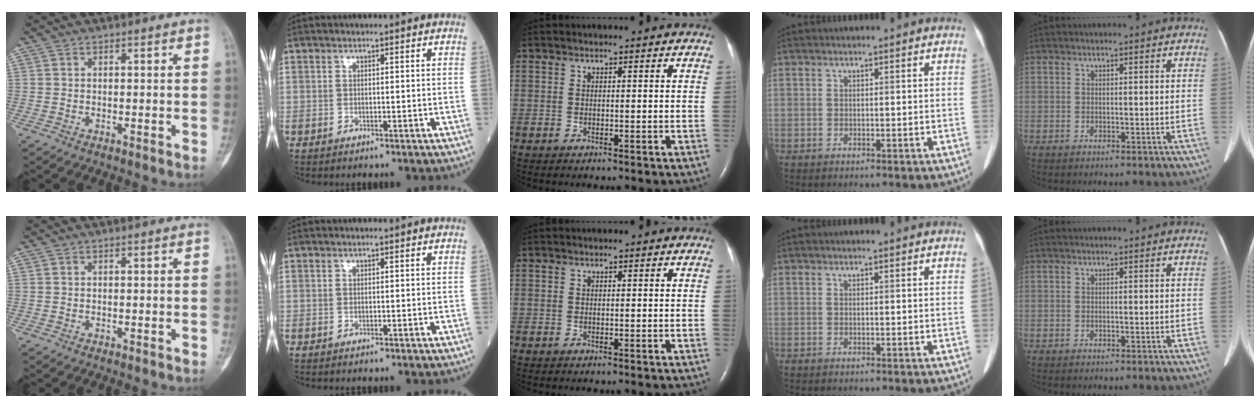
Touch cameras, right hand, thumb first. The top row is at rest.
{}